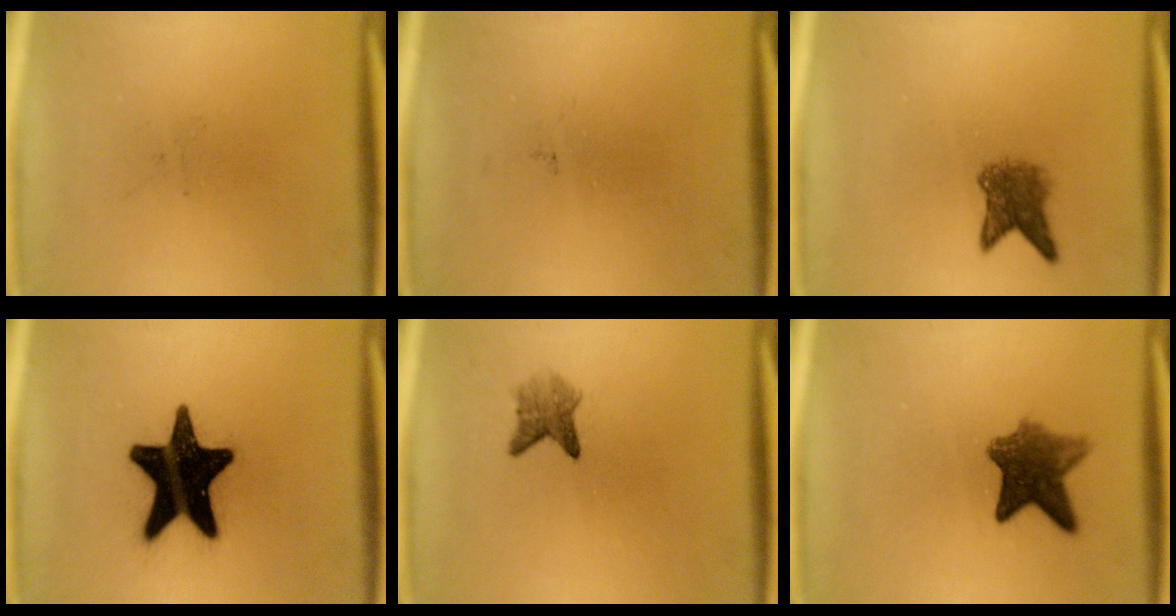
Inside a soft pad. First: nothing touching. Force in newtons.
{"total": 0.0}
{"total": 4.2}
{"total": 20.0}
{"total": 2.7}
{"total": 7.0}